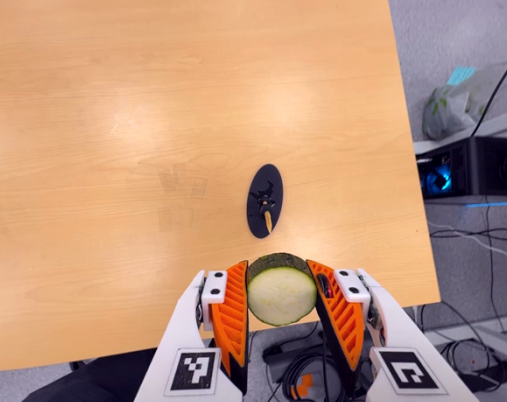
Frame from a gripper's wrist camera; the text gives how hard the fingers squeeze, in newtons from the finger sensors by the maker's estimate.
{"total": 12.4, "left": 11.1, "right": 13.8}